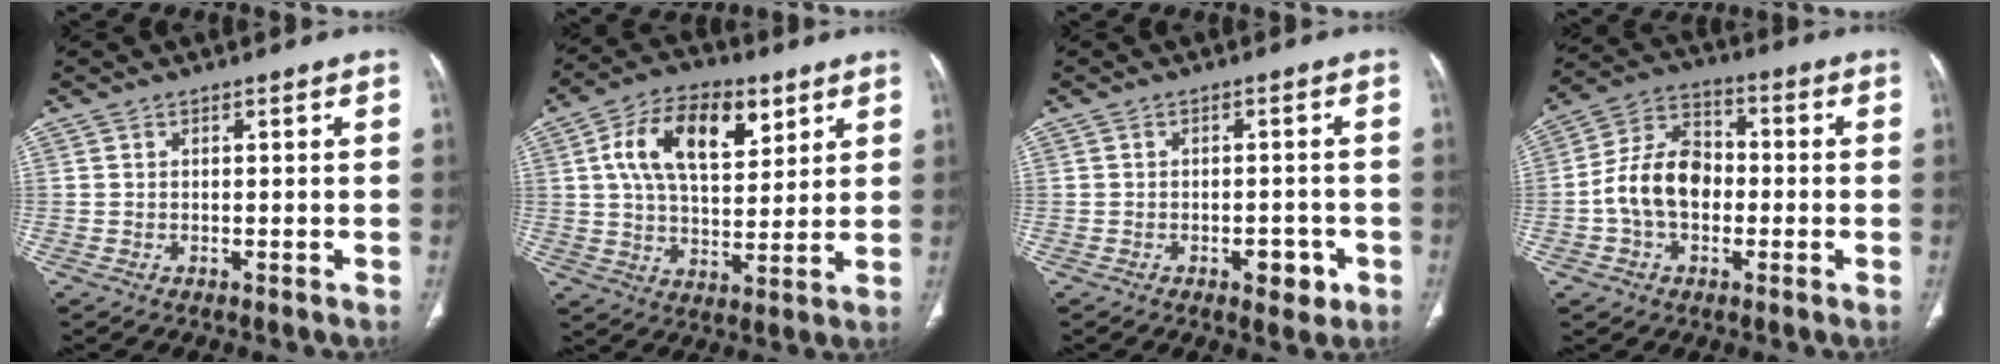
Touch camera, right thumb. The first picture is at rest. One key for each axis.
{"total": 16.3, "fx": 6.3, "fy": 9.0, "fz": 12.1, "tx": -0.177, "ty": -0.010, "tz": 0.107}
{"total": 4.2, "fx": -1.9, "fy": 2.4, "fz": 2.9, "tx": -0.022, "ty": 0.009, "tz": -0.020}
{"total": 12.3, "fx": -1.5, "fy": 8.7, "fz": 8.6, "tx": -0.145, "ty": 0.037, "tz": -0.037}